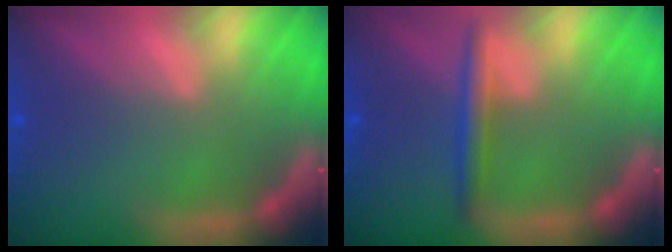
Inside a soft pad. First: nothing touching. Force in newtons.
{"total": 2.5}